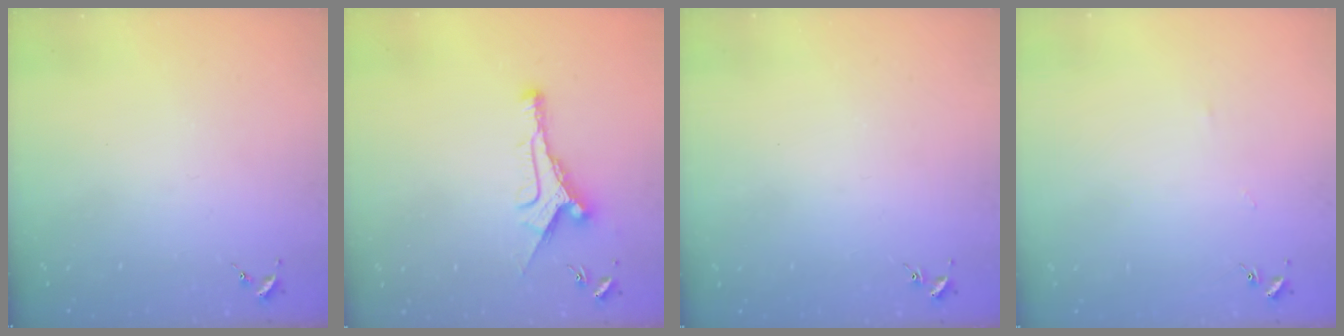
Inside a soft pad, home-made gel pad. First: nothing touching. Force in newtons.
{"total": 10.6, "press": 10.6, "slide": 0.3}
{"total": 0.9, "press": 0.9, "slide": 0.2}
{"total": 2.5, "press": 2.5, "slide": 0.4}